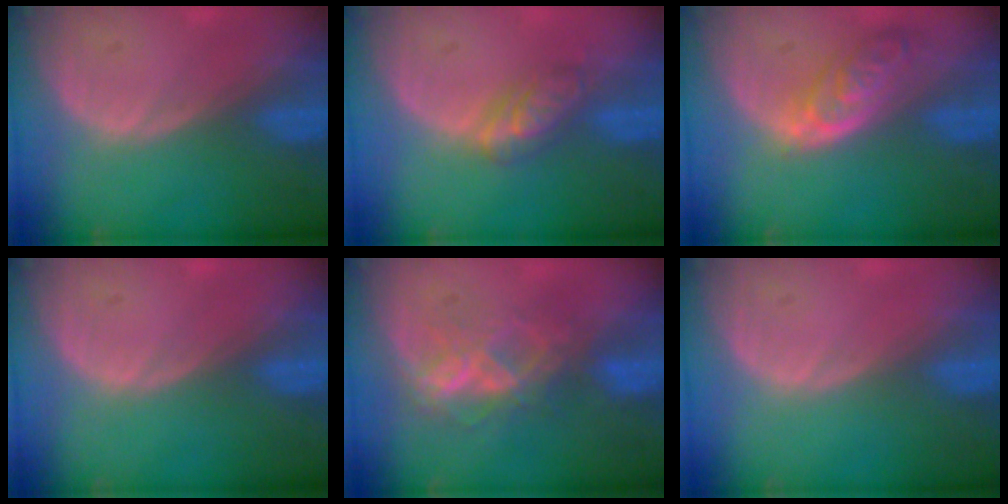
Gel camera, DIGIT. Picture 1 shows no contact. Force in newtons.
{"total": 4.7, "press": 4.5, "slide": 1.5}
{"total": 6.3, "press": 5.6, "slide": 2.8}
{"total": 0.0}
{"total": 6.8, "press": 6.1, "slide": 3.1}
{"total": 0.0}